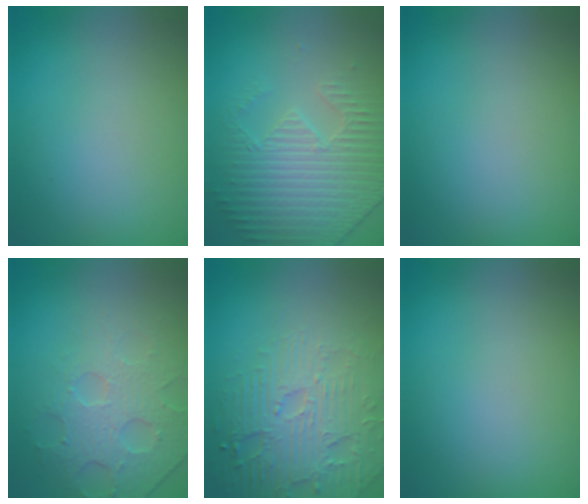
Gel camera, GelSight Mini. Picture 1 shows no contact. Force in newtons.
{"total": 4.4, "press": 3.8, "slide": 2.3}
{"total": 0.0}
{"total": 4.0, "press": 3.8, "slide": 1.2}
{"total": 4.9, "press": 4.6, "slide": 1.8}
{"total": 0.0}